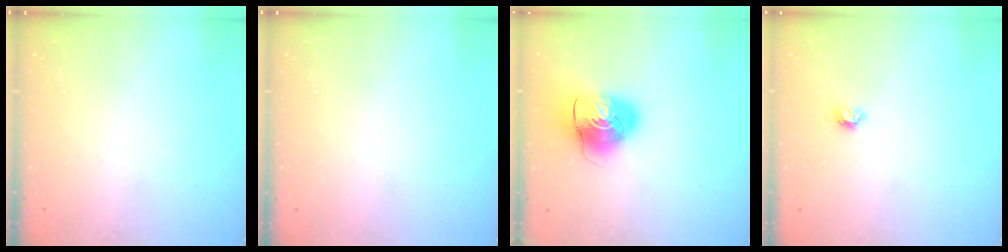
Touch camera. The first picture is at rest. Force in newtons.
{"total": 0.0}
{"total": 9.7, "press": 9.6, "slide": 1.4}
{"total": 3.9, "press": 3.8, "slide": 0.6}